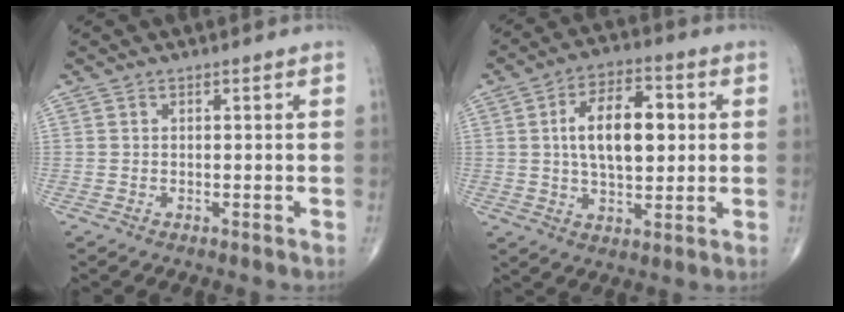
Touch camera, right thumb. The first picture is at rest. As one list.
[{"total": 13.4, "force": [1.9, 7.0, 11.3], "torque": [-0.169, 0.007, 0.028]}]